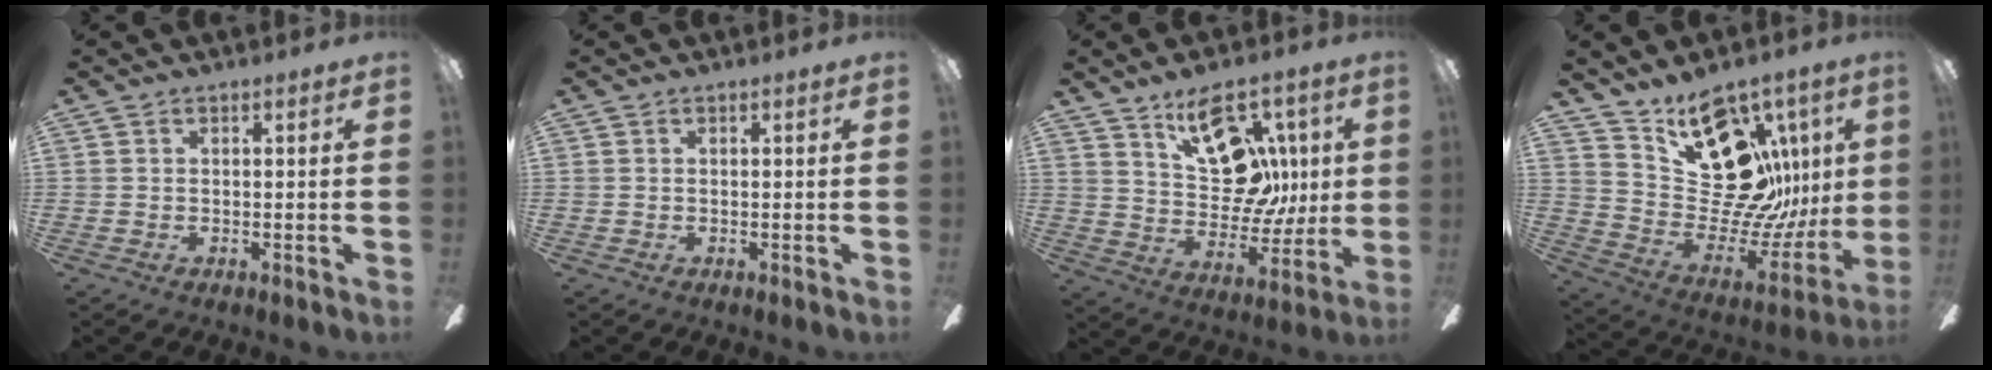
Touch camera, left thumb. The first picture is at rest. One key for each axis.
{"total": 0.0}
{"total": 19.2, "fx": 8.5, "fy": 12.6, "fz": 11.7, "tx": -0.156, "ty": -0.038, "tz": 0.160}
{"total": 22.3, "fx": 10.8, "fy": 13.9, "fz": 13.6, "tx": -0.197, "ty": -0.081, "tz": 0.219}